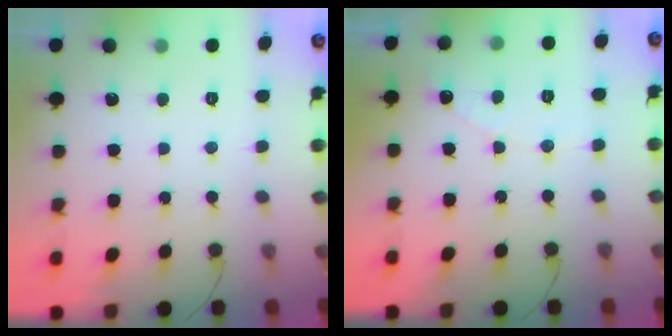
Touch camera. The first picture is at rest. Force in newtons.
{"total": 2.3, "press": 2.3, "slide": 0.2}